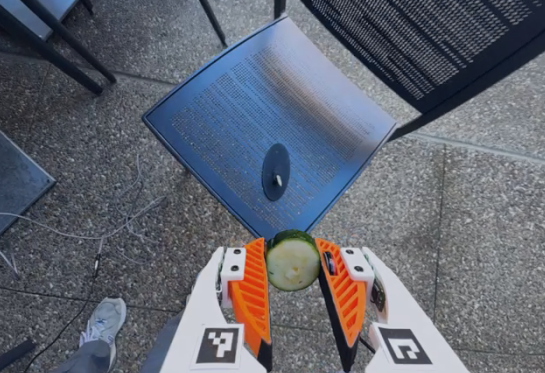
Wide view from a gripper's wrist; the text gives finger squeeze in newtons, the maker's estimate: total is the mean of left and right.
{"total": 9.3, "left": 8.7, "right": 9.9}